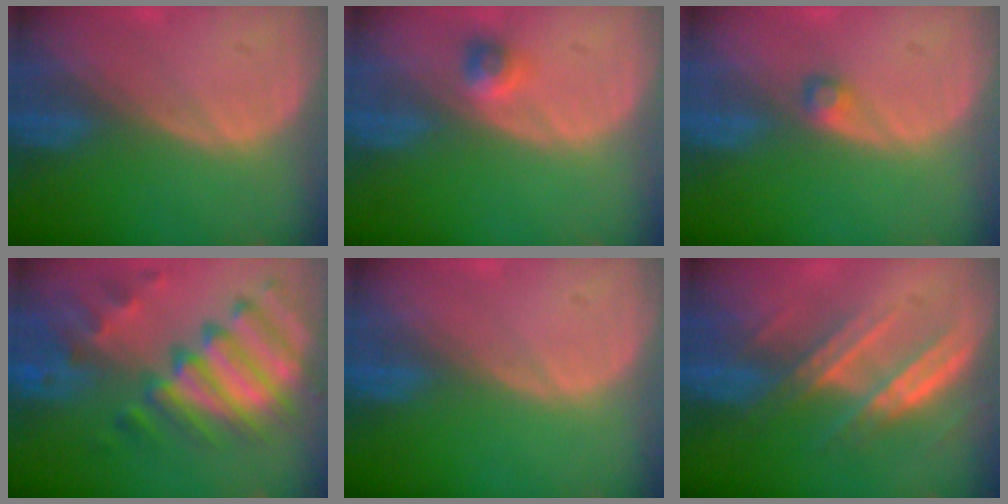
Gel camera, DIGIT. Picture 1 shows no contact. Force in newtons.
{"total": 2.4, "press": 2.0, "slide": 1.2}
{"total": 1.5, "press": 1.4, "slide": 0.2}
{"total": 11.4, "press": 9.9, "slide": 5.8}
{"total": 0.0}
{"total": 7.1, "press": 6.6, "slide": 2.6}